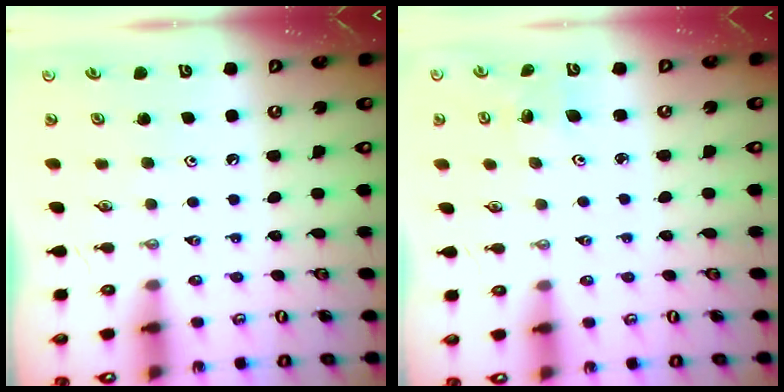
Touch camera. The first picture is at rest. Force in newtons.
{"total": 2.8, "press": 2.8, "slide": 0.3}